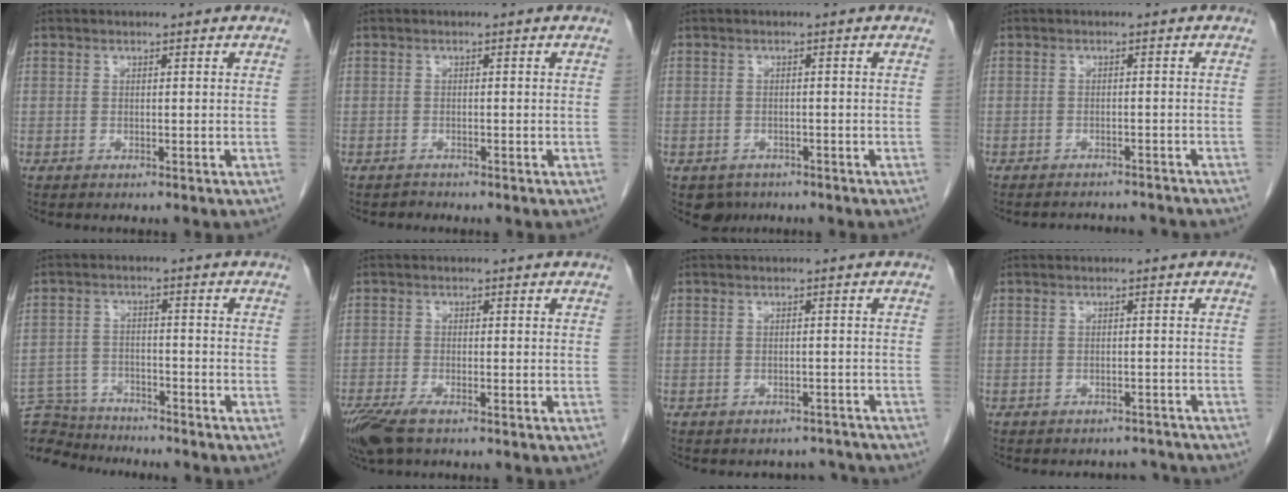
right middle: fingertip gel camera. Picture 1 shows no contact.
{"total": 0.6, "force": [-0.6, 0.2, -0.2], "torque": [-0.003, -0.002, -0.012]}
{"total": 3.0, "force": [-2.0, 2.1, 0.5], "torque": [-0.008, 0.003, -0.028]}
{"total": 6.5, "force": [-6.2, 1.4, 1.0], "torque": [-0.008, 0.005, -0.069]}
{"total": 10.4, "force": [-10.0, 2.4, 1.1], "torque": [-0.025, 0.013, -0.166]}
{"total": 5.9, "force": [-4.1, 1.7, 3.9], "torque": [-0.080, -0.015, -0.075]}
{"total": 5.1, "force": [-4.7, 2.1, -0.1], "torque": [0.009, 0.011, -0.049]}
{"total": 5.9, "force": [-5.6, 2.0, 0.3], "torque": [0.000, 0.009, -0.061]}